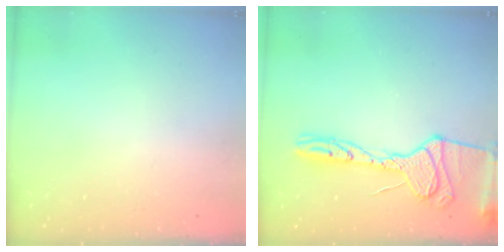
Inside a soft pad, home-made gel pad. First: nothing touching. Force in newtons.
{"total": 18.9, "press": 18.8, "slide": 1.9}